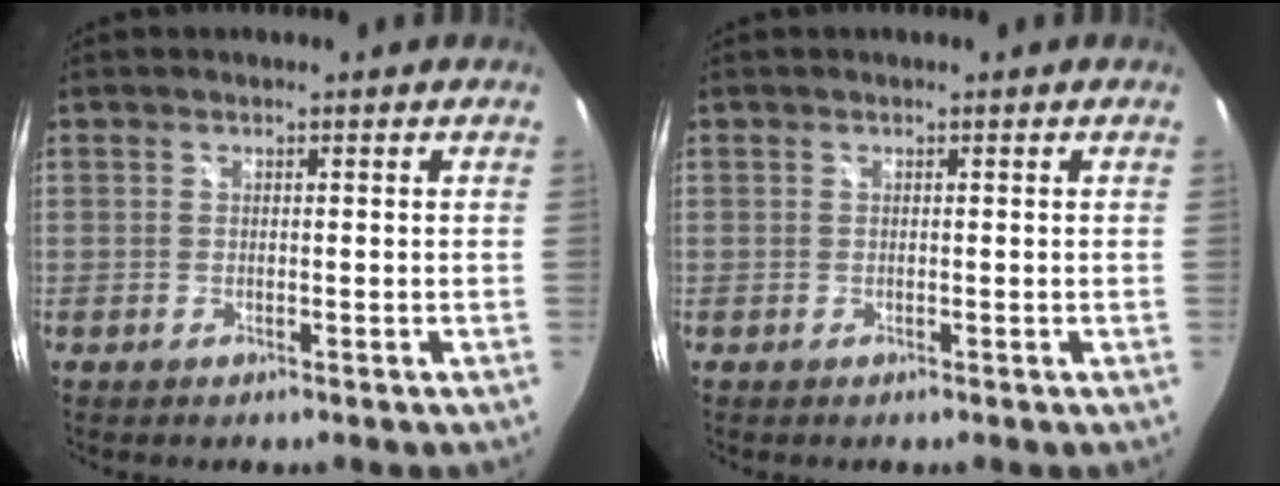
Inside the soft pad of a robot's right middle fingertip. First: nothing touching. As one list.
[{"total": 0.0}]